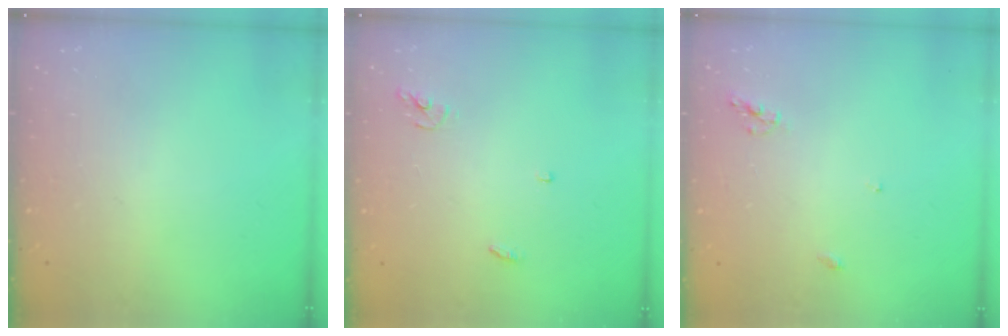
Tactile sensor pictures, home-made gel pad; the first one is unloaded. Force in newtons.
{"total": 3.8, "press": 3.8, "slide": 0.4}
{"total": 5.4, "press": 5.4, "slide": 0.0}